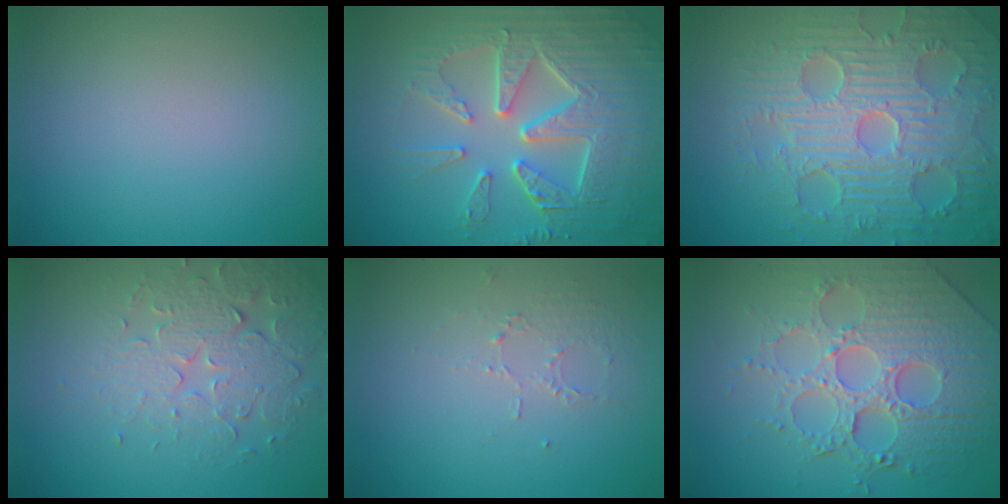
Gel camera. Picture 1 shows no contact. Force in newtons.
{"total": 9.5, "press": 6.6, "slide": 6.9}
{"total": 9.2, "press": 6.8, "slide": 6.2}
{"total": 4.2, "press": 3.9, "slide": 1.5}
{"total": 1.3, "press": 0.6, "slide": 1.1}
{"total": 8.1, "press": 6.0, "slide": 5.5}